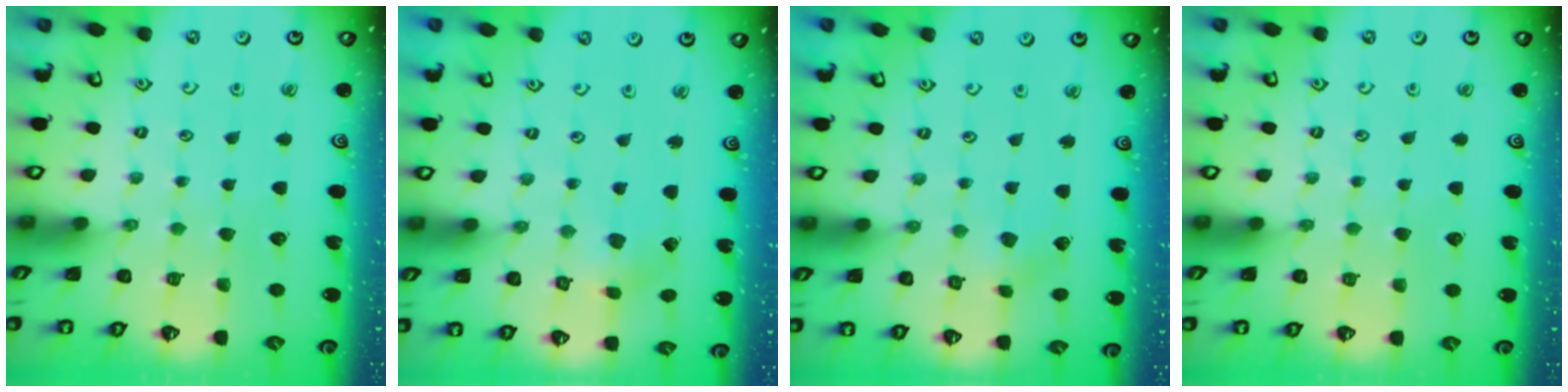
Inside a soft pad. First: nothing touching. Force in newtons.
{"total": 2.4, "press": 2.4, "slide": 0.3}
{"total": 2.5, "press": 2.5, "slide": 0.2}
{"total": 0.0}